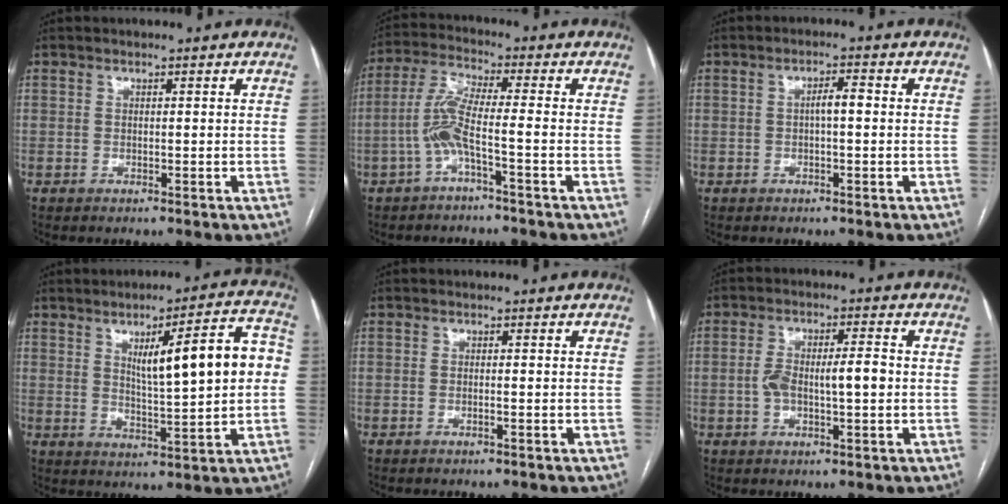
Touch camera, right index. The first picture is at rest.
{"total": 6.2, "force": [-2.2, -0.1, 5.8], "torque": [-0.128, 0.015, -0.049]}
{"total": 2.5, "force": [0.0, 0.6, 2.4], "torque": [-0.041, 0.005, 0.000]}
{"total": 13.0, "force": [2.1, 2.0, 12.7], "torque": [-0.178, 0.023, 0.036]}
{"total": 0.5, "force": [-0.2, 0.0, 0.5], "torque": [-0.009, 0.001, -0.003]}
{"total": 6.9, "force": [-0.4, 2.1, 6.6], "torque": [-0.128, 0.017, -0.004]}